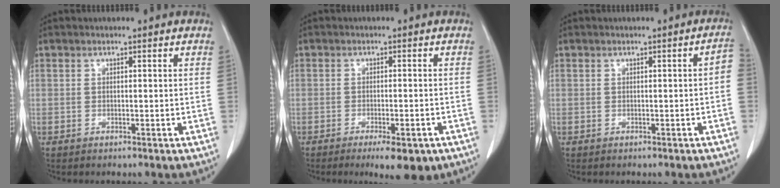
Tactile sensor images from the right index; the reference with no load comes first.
{"total": 6.0, "force": [-3.7, 1.6, 4.5], "torque": [-0.054, -0.008, -0.046]}
{"total": 1.9, "force": [-0.2, 0.5, 1.8], "torque": [-0.019, 0.011, -0.002]}